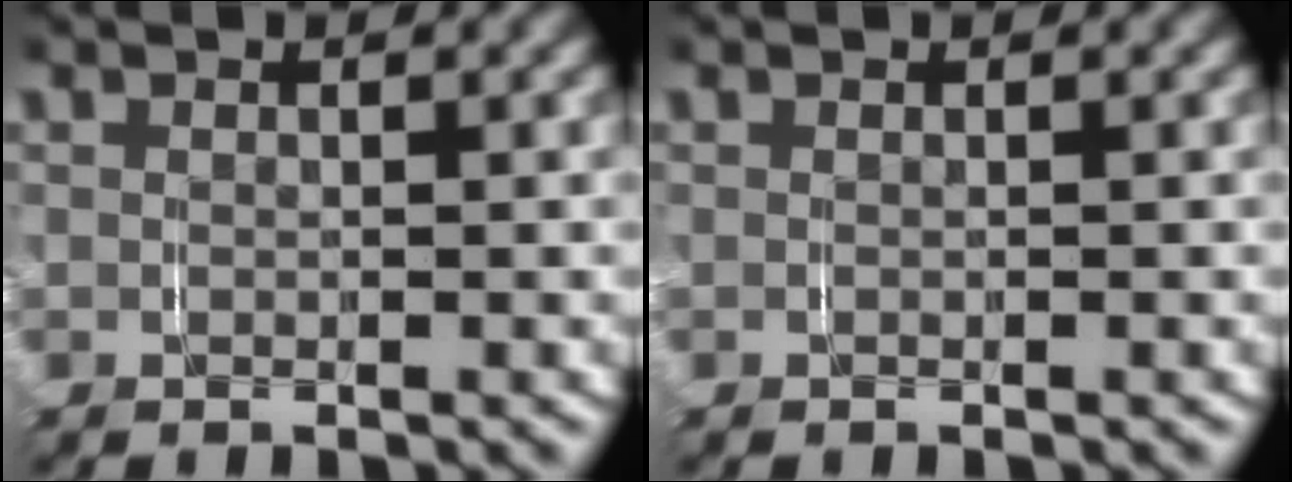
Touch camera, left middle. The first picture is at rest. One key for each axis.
{"total": 0.0}